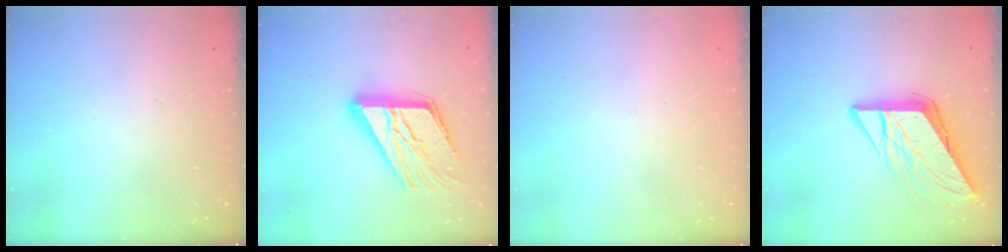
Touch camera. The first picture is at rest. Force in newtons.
{"total": 18.9, "press": 18.8, "slide": 1.9}
{"total": 1.5, "press": 1.5, "slide": 0.1}
{"total": 10.9, "press": 10.8, "slide": 1.1}